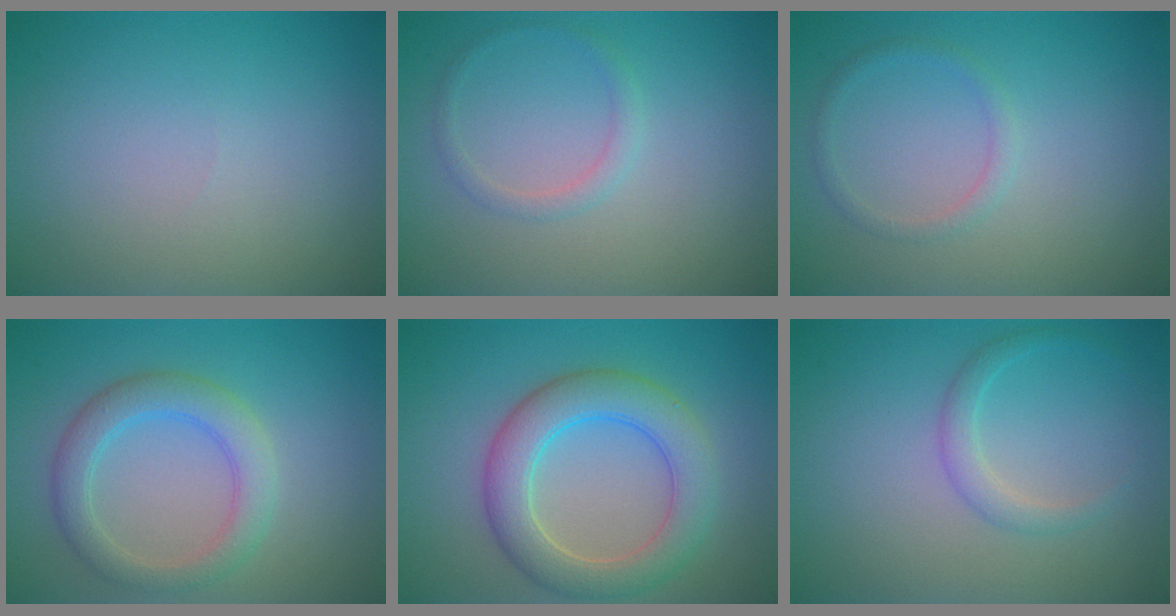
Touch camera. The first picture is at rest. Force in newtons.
{"total": 1.3, "press": 1.3, "slide": 0.0}
{"total": 1.2, "press": 1.2, "slide": 0.1}
{"total": 3.8, "press": 3.8, "slide": 0.3}
{"total": 5.8, "press": 5.8, "slide": 0.2}
{"total": 1.7, "press": 1.7, "slide": 0.1}